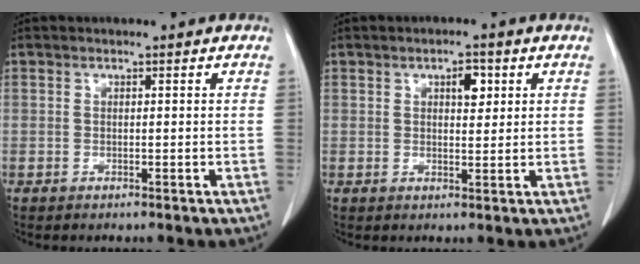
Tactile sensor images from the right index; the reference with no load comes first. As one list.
[{"total": 3.2, "force": [1.3, 1.4, 2.6], "torque": [-0.039, 0.001, 0.019]}]